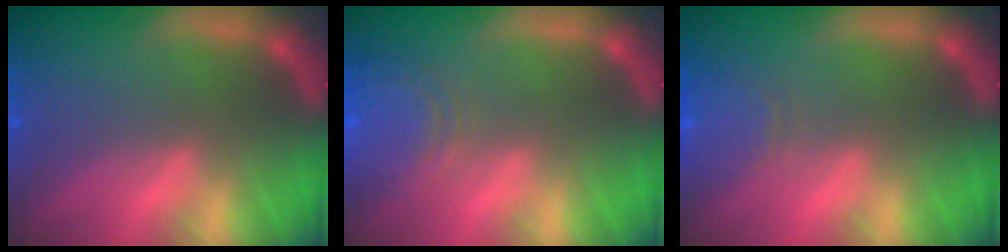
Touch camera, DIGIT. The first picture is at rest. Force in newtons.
{"total": 6.5}
{"total": 3.5}